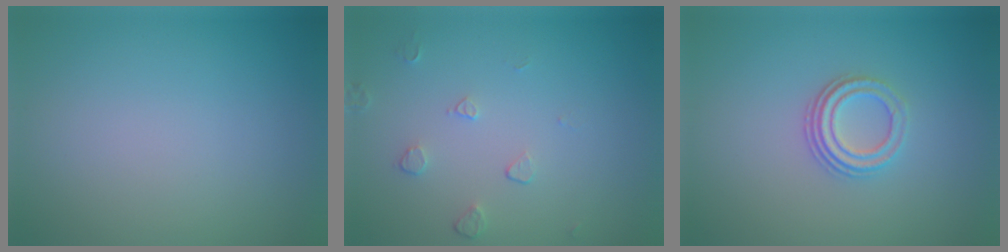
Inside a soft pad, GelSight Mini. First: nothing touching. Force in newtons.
{"total": 1.1, "press": 0.7, "slide": 0.9}
{"total": 2.9, "press": 2.2, "slide": 2.0}